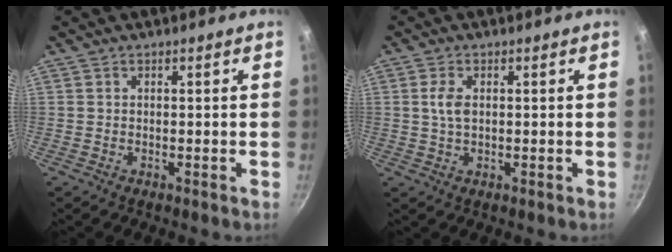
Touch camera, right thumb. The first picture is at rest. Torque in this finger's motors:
{"motor_torque": [-0.02, -0.14, 0.29, 0.46, 0.15]}